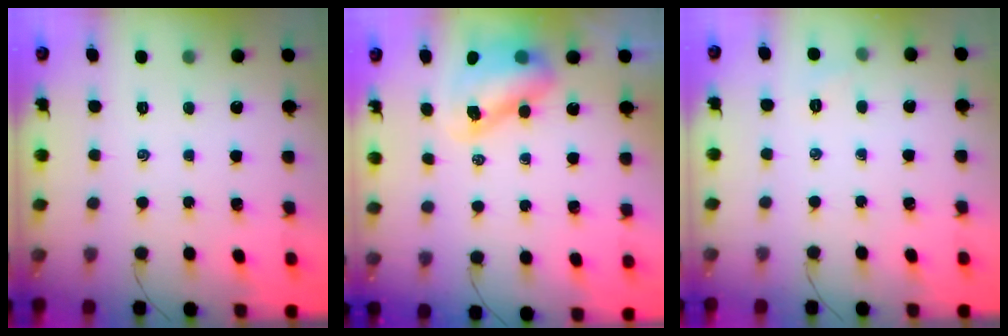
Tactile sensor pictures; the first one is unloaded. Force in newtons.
{"total": 8.9, "press": 8.6, "slide": 2.2}
{"total": 3.5, "press": 3.4, "slide": 0.9}